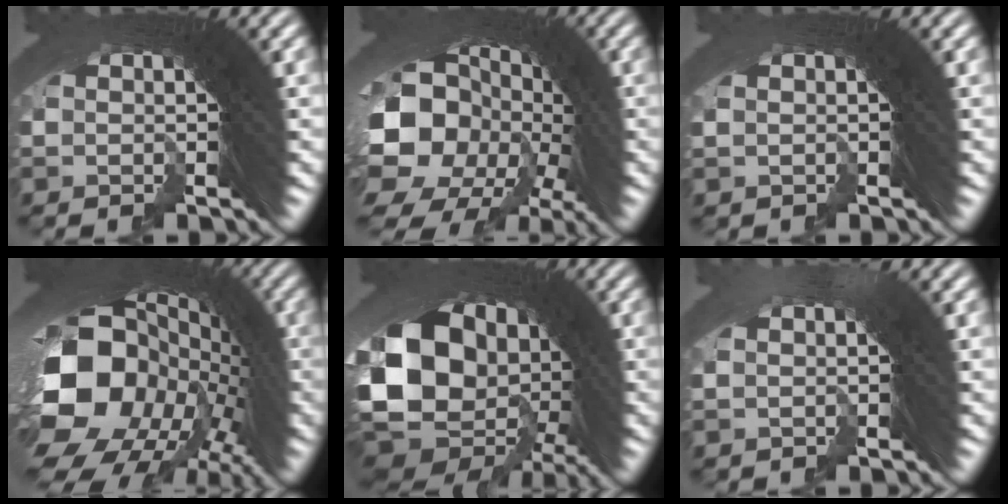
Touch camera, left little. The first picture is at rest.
{"total": 14.9, "force": [-1.6, 11.2, 9.7], "torque": [-0.182, -0.030, -0.020]}
{"total": 0.0}
{"total": 21.8, "force": [-1.9, 14.1, 16.6], "torque": [-0.258, -0.019, -0.022]}
{"total": 15.5, "force": [-3.7, 11.3, 10.0], "torque": [-0.217, -0.058, -0.036]}
{"total": 0.7, "force": [-0.1, -0.6, -0.2], "torque": [0.019, 0.014, -0.004]}